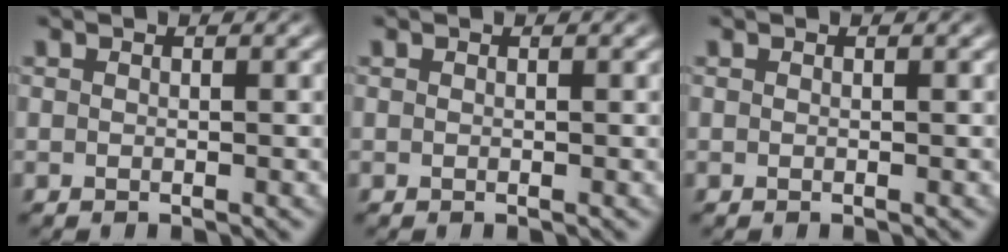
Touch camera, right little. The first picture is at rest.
{"total": 0.0}
{"total": 0.0}